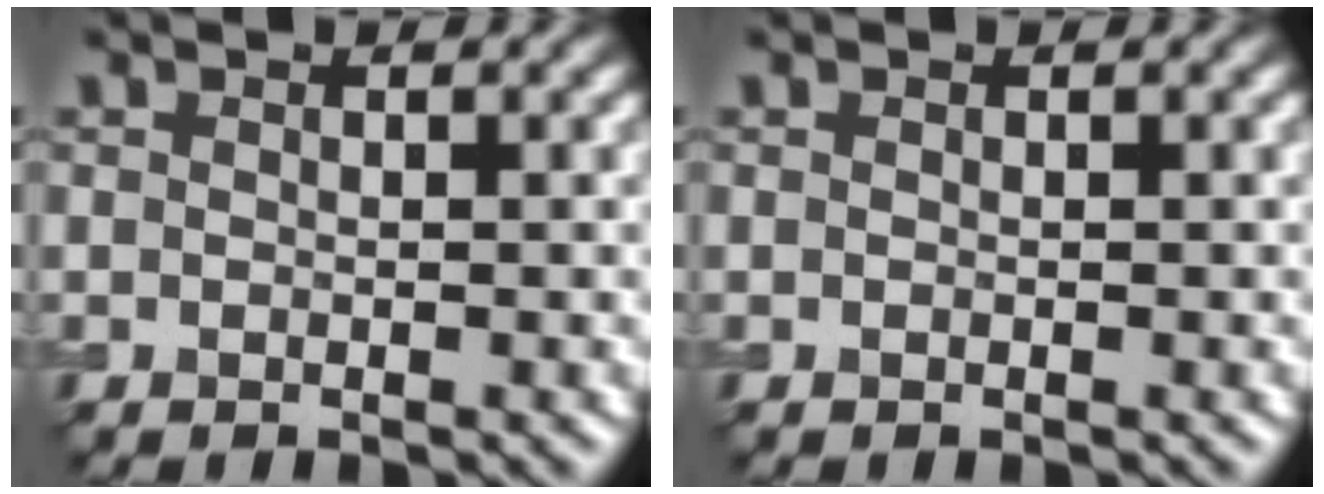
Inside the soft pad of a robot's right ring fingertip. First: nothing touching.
{"total": 0.0}